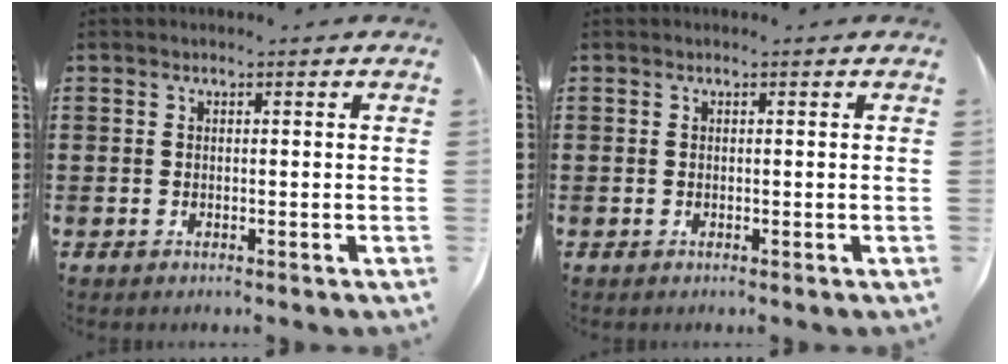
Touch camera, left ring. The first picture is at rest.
{"total": 0.0}